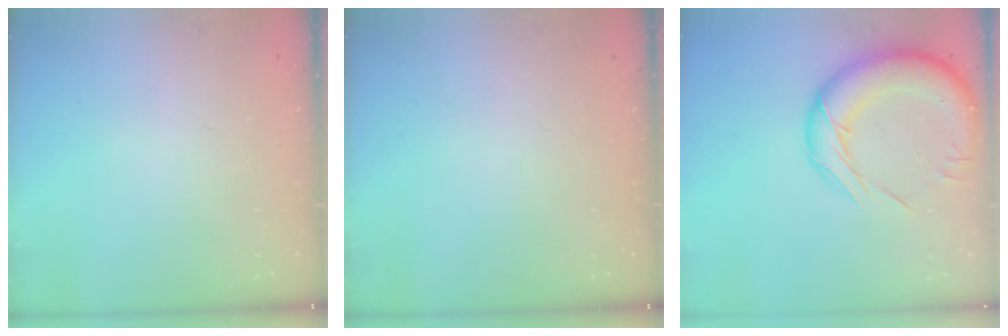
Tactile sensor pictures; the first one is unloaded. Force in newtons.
{"total": 0.0}
{"total": 18.5, "press": 18.2, "slide": 3.6}